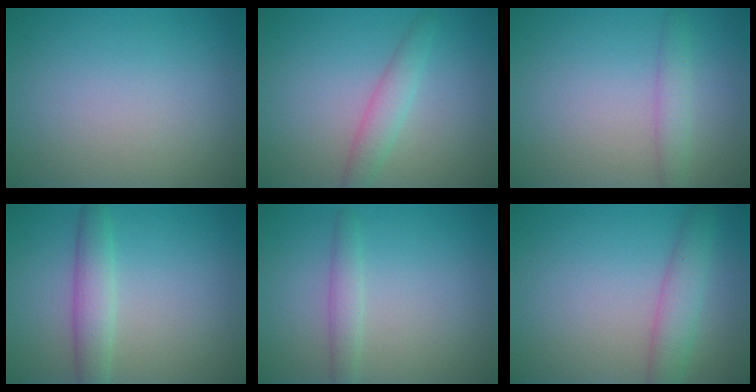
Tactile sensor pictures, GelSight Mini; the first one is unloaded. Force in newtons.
{"total": 2.3, "press": 2.3, "slide": 0.1}
{"total": 2.0, "press": 2.0, "slide": 0.1}
{"total": 3.0, "press": 3.0, "slide": 0.0}
{"total": 1.6, "press": 1.6, "slide": 0.0}
{"total": 3.2, "press": 3.1, "slide": 0.2}